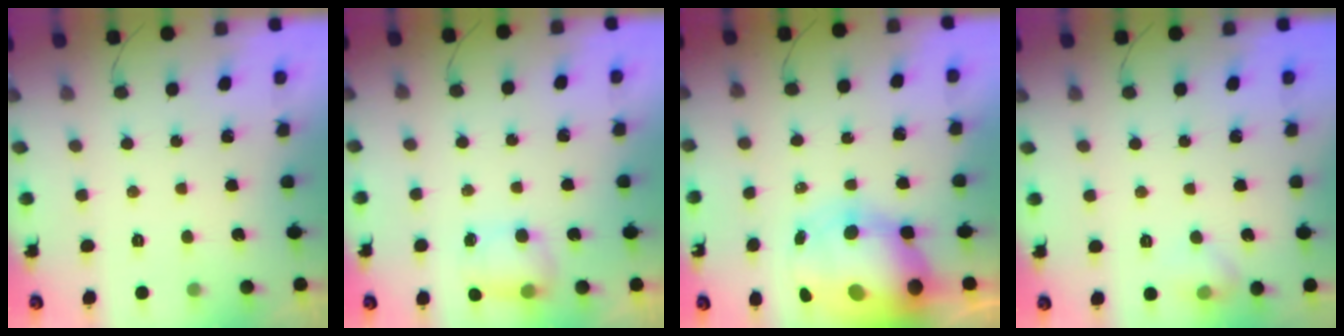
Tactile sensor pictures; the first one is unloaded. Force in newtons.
{"total": 9.7, "press": 6.9, "slide": 6.8}
{"total": 15.5, "press": 15.0, "slide": 4.1}
{"total": 5.9, "press": 5.7, "slide": 1.5}